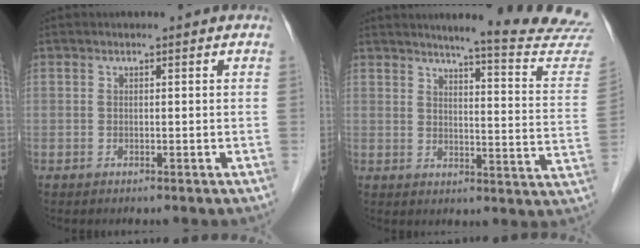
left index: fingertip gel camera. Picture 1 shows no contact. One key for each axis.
{"total": 17.2, "fx": 16.3, "fy": -1.0, "fz": 5.4, "tx": -0.065, "ty": -0.113, "tz": 0.175}